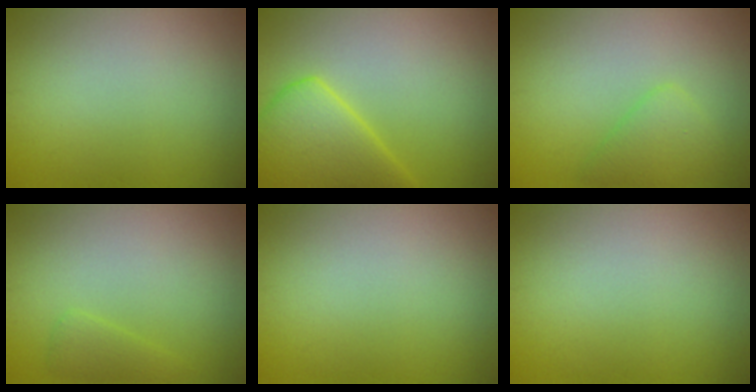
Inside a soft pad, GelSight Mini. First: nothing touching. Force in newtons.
{"total": 6.1, "press": 6.0, "slide": 0.5}
{"total": 2.3, "press": 2.3, "slide": 0.2}
{"total": 1.4, "press": 1.4, "slide": 0.1}
{"total": 0.0}
{"total": 0.0}